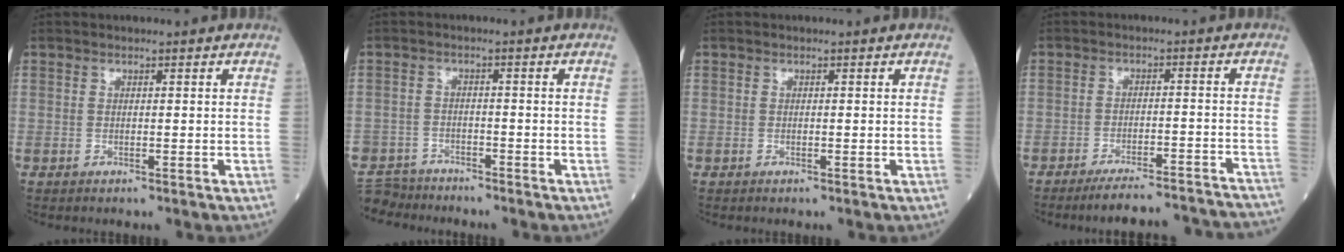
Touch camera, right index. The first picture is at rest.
{"total": 5.9, "force": [-5.5, 2.0, -0.4], "torque": [0.013, -0.005, -0.104]}
{"total": 0.0}
{"total": 17.2, "force": [-16.3, 0.9, 5.5], "torque": [-0.049, -0.002, -0.204]}